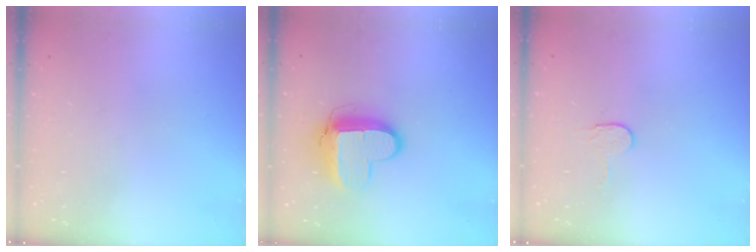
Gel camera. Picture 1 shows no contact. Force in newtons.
{"total": 11.4, "press": 11.3, "slide": 0.9}
{"total": 3.2, "press": 3.2, "slide": 0.3}